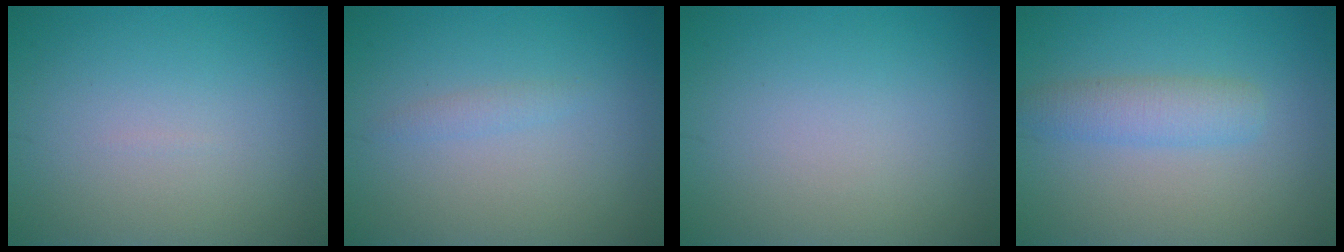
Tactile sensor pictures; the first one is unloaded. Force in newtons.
{"total": 0.9, "press": 0.9, "slide": 0.0}
{"total": 0.0}
{"total": 2.8, "press": 2.8, "slide": 0.1}